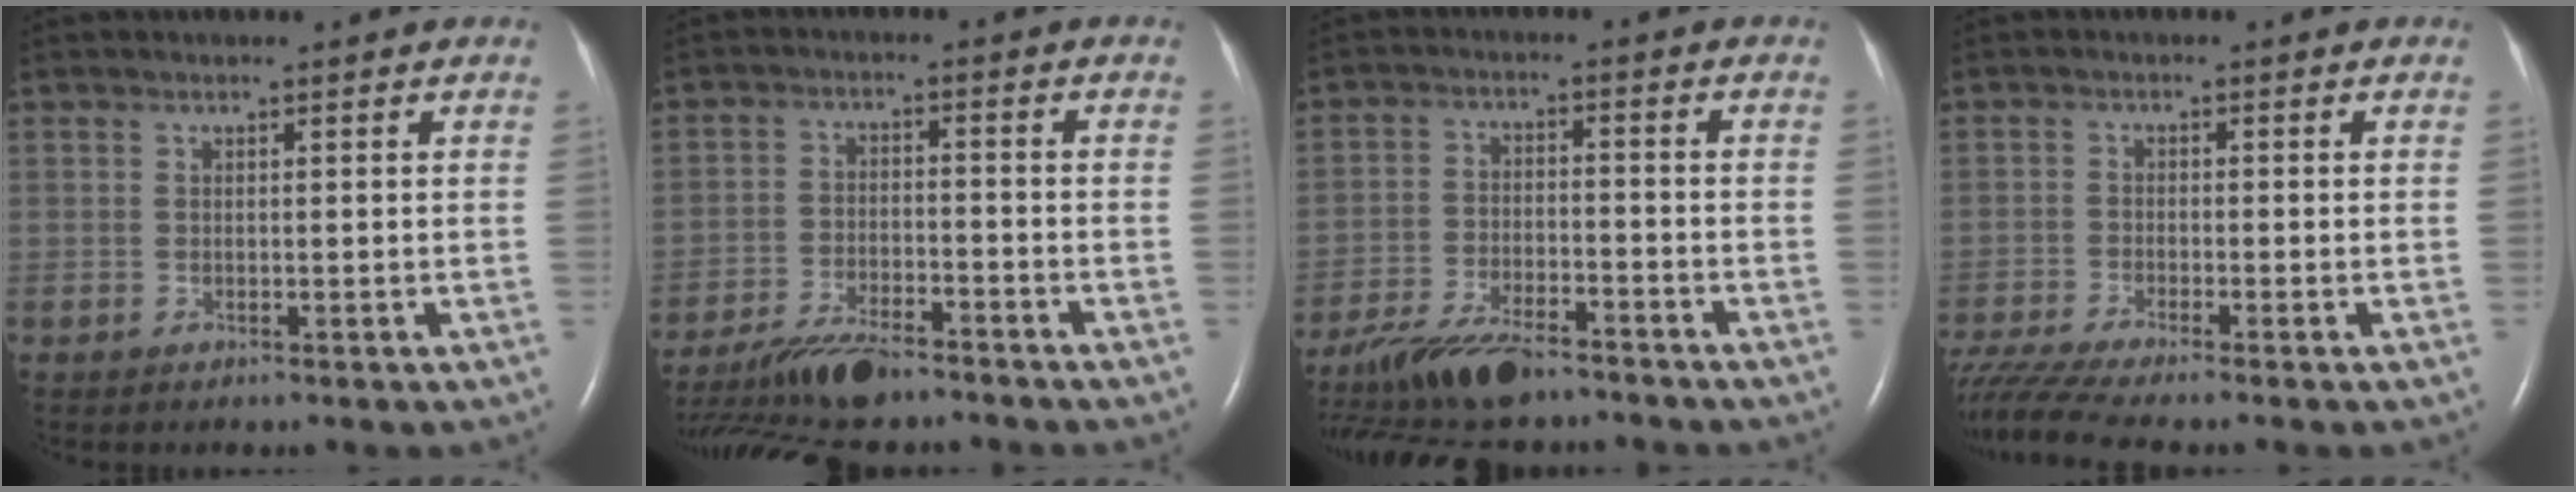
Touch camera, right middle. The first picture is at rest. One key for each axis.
{"total": 11.6, "fx": -9.9, "fy": 2.4, "fz": 5.7, "tx": -0.104, "ty": -0.017, "tz": -0.167}
{"total": 13.3, "fx": -11.0, "fy": 3.2, "fz": 6.8, "tx": -0.134, "ty": -0.018, "tz": -0.188}
{"total": 8.1, "fx": -7.2, "fy": -0.9, "fz": 3.6, "tx": -0.070, "ty": -0.020, "tz": -0.128}